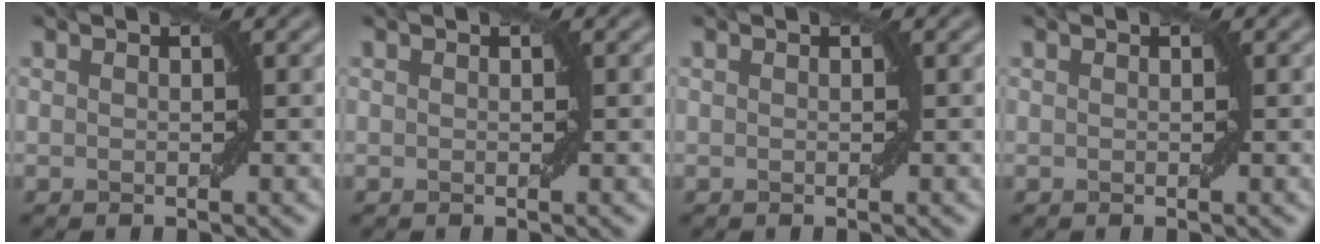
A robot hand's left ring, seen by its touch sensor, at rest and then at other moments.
{"total": 0.0}
{"total": 0.0}
{"total": 0.0}